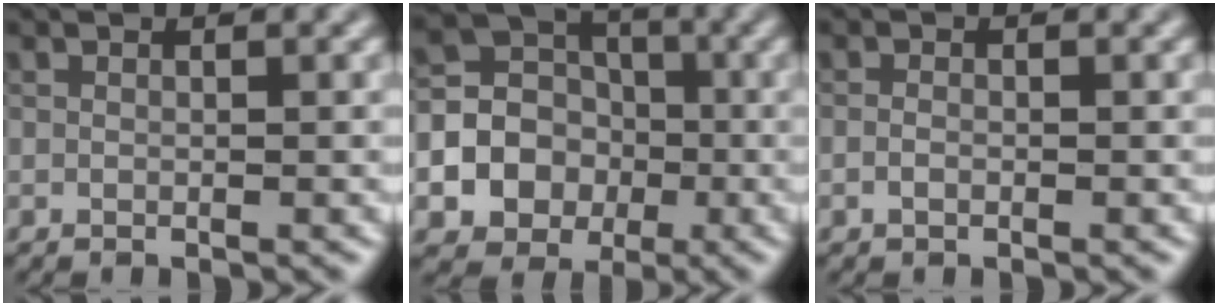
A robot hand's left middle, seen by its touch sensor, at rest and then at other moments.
{"total": 11.0, "force": [-3.0, 10.0, 3.4], "torque": [-0.079, -0.015, -0.067]}
{"total": 0.8, "force": [-0.3, 0.5, 0.5], "torque": [-0.012, 0.000, -0.009]}